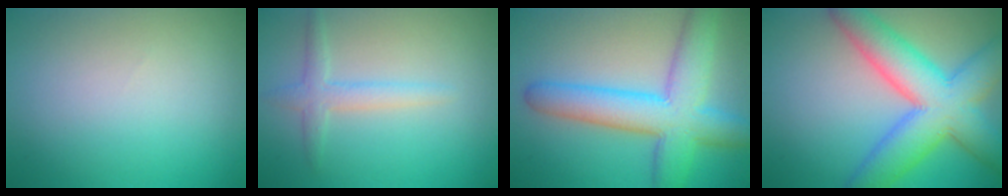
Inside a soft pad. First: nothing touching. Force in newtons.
{"total": 2.2, "press": 2.2, "slide": 0.0}
{"total": 8.3, "press": 8.3, "slide": 0.3}
{"total": 9.6, "press": 9.6, "slide": 0.6}